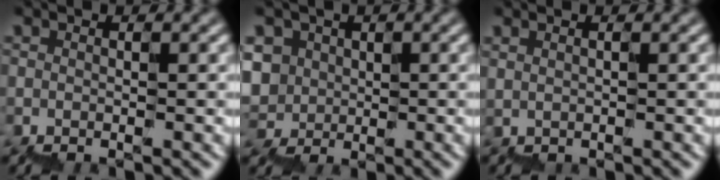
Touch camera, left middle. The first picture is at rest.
{"total": 4.0, "force": [1.2, 3.9, -0.2], "torque": [-0.004, 0.031, 0.011]}
{"total": 0.7, "force": [0.7, -0.1, -0.1], "torque": [0.011, -0.001, 0.012]}